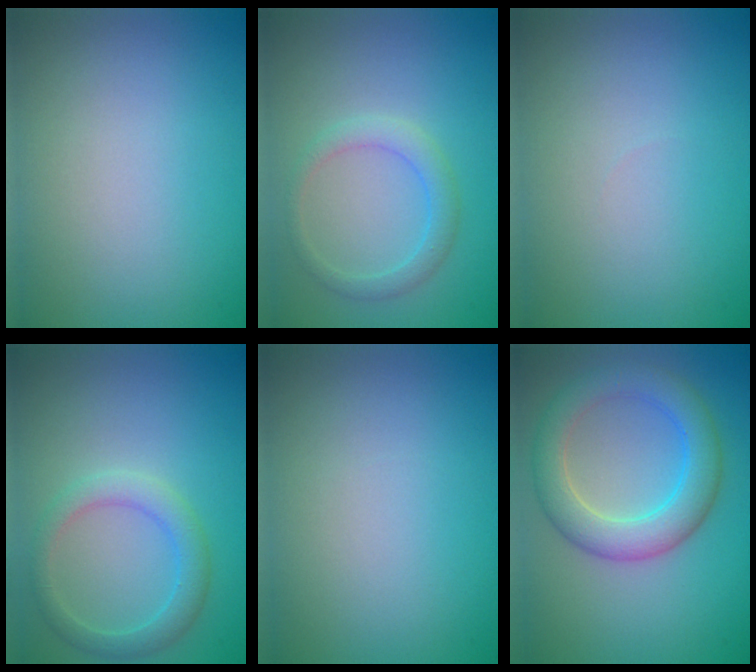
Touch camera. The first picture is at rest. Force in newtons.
{"total": 2.1, "press": 2.1, "slide": 0.1}
{"total": 0.0}
{"total": 2.9, "press": 2.9, "slide": 0.1}
{"total": 0.0}
{"total": 5.4, "press": 5.4, "slide": 0.2}